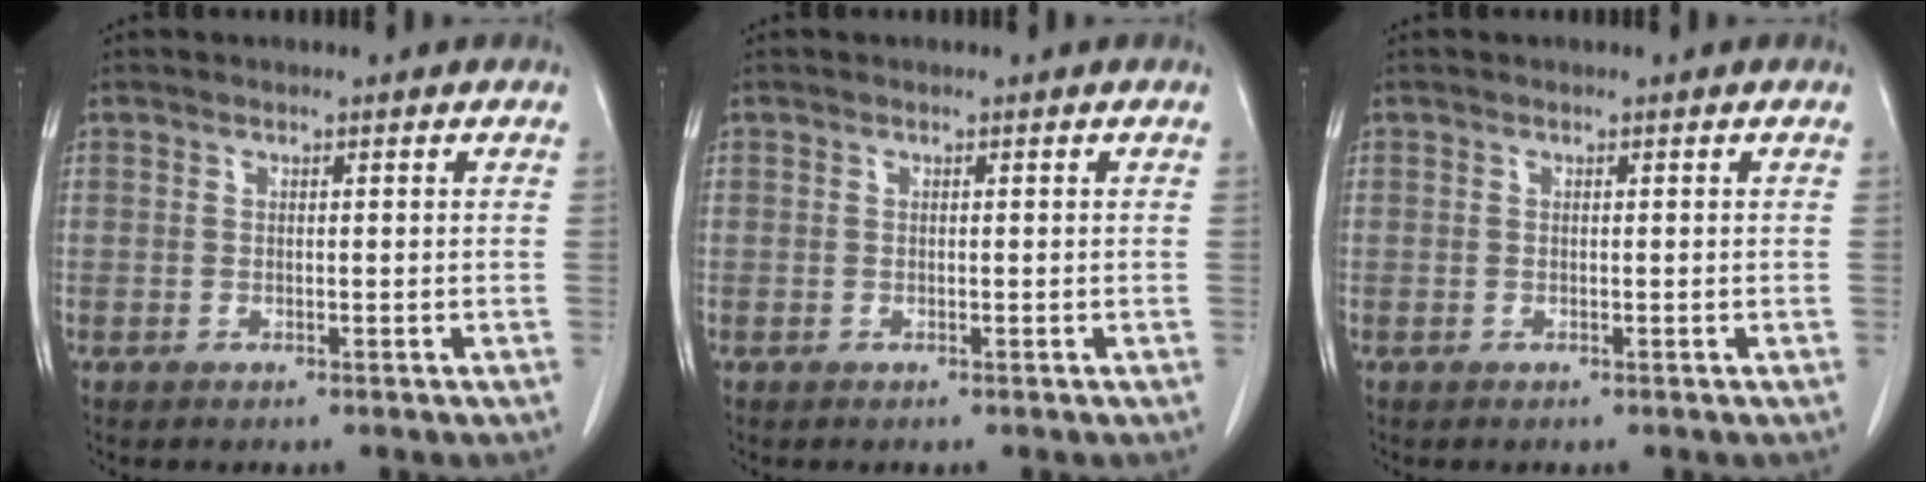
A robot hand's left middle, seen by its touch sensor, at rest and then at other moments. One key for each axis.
{"total": 0.0}
{"total": 0.0}